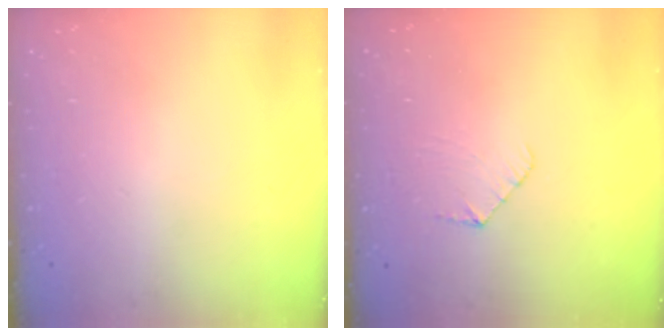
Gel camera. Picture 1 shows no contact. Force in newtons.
{"total": 4.4, "press": 4.4, "slide": 0.4}